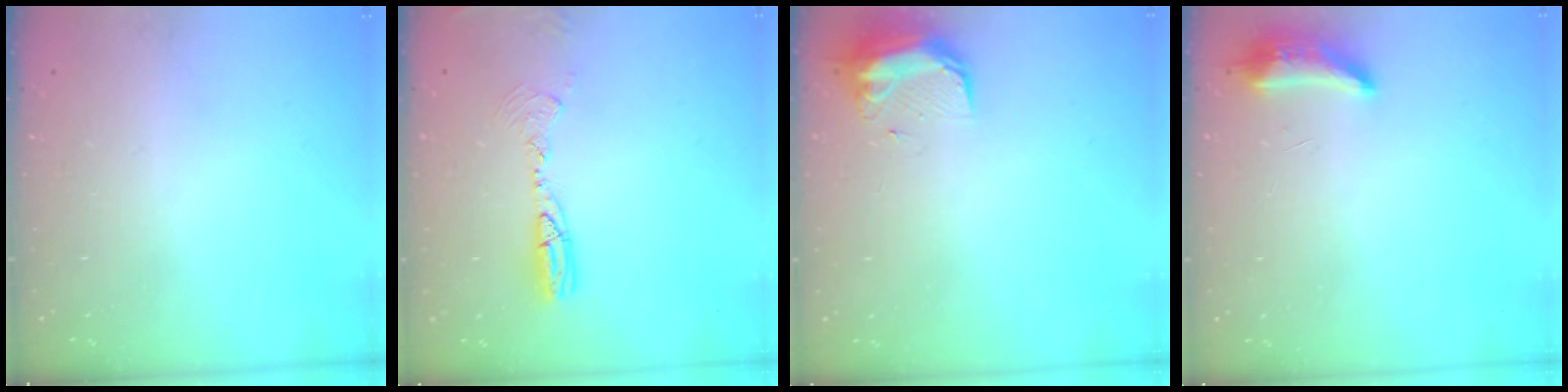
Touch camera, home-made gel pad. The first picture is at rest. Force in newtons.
{"total": 9.2, "press": 9.0, "slide": 2.2}
{"total": 9.7, "press": 9.7, "slide": 0.7}
{"total": 8.3, "press": 8.1, "slide": 1.5}